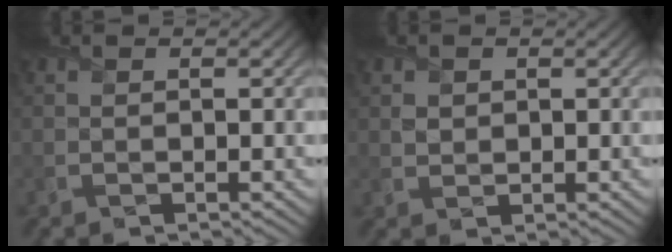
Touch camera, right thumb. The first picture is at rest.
{"total": 1.6, "force": [0.8, 1.3, 0.5], "torque": [-0.016, -0.004, 0.017]}